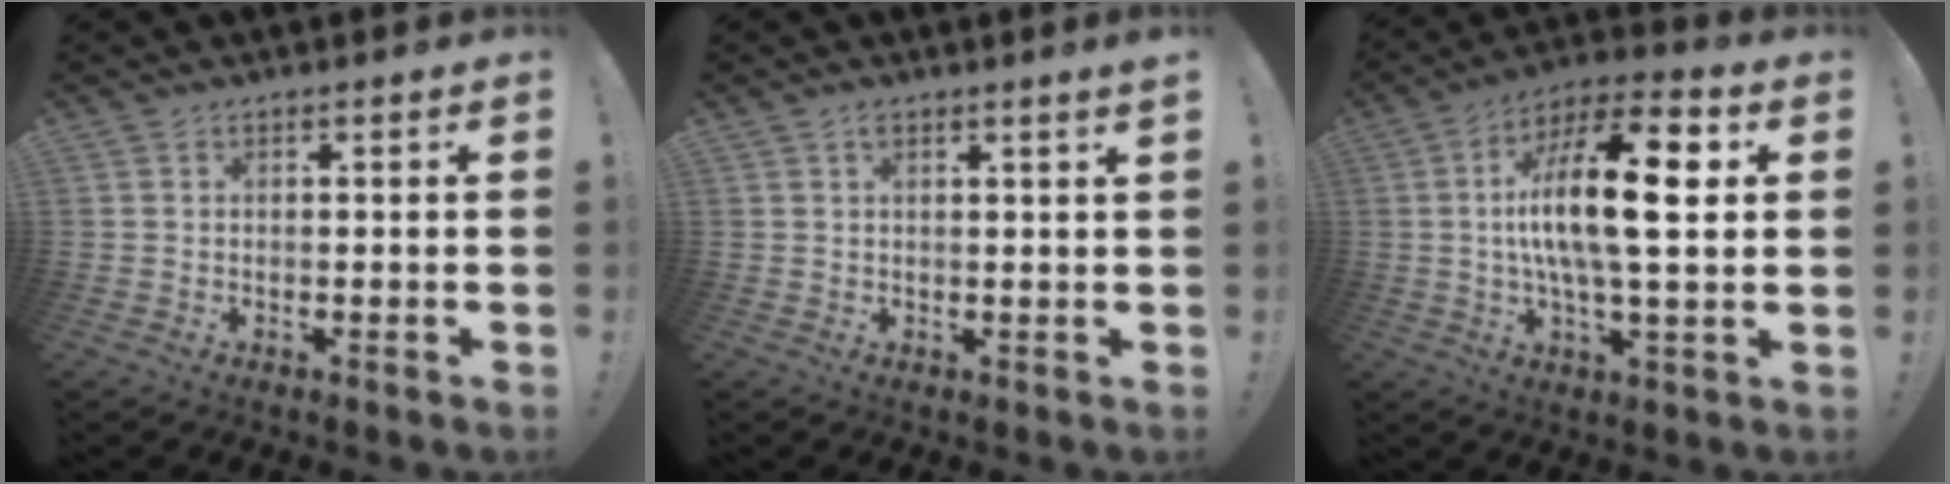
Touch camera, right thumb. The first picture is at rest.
{"total": 2.1, "force": [1.2, -0.3, 1.7], "torque": [-0.025, -0.006, 0.018]}
{"total": 20.0, "force": [2.3, 6.2, 18.9], "torque": [-0.338, -0.001, 0.025]}